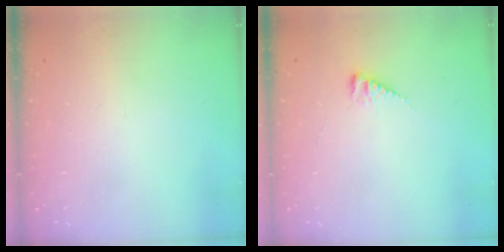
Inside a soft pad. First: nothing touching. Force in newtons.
{"total": 5.2, "press": 5.2, "slide": 0.5}